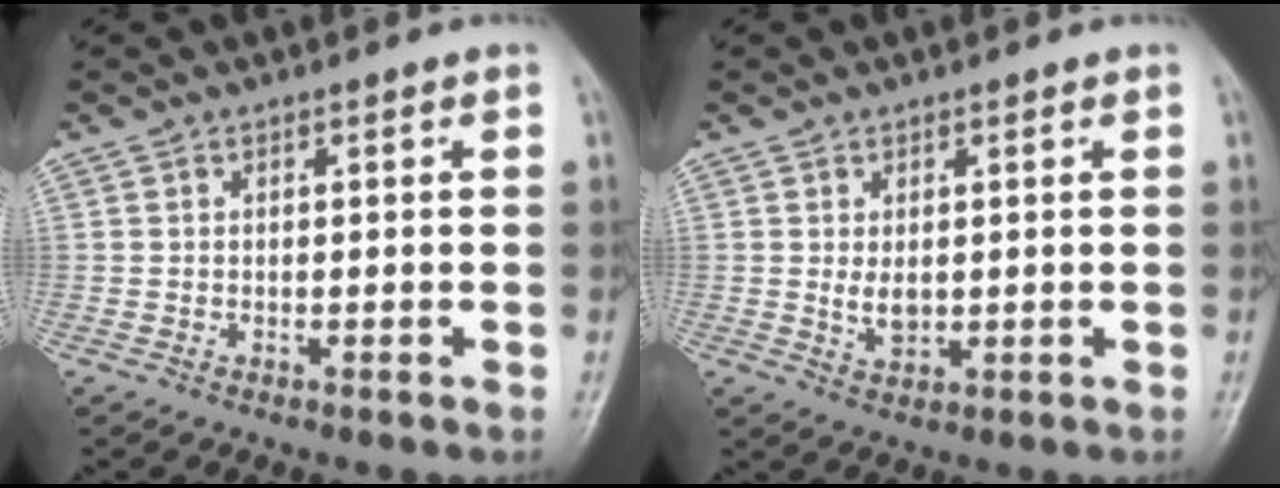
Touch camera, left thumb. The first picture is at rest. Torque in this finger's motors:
{"motor_torque": [0.38, 0.36, 0.43, -0.02, 0.01]}